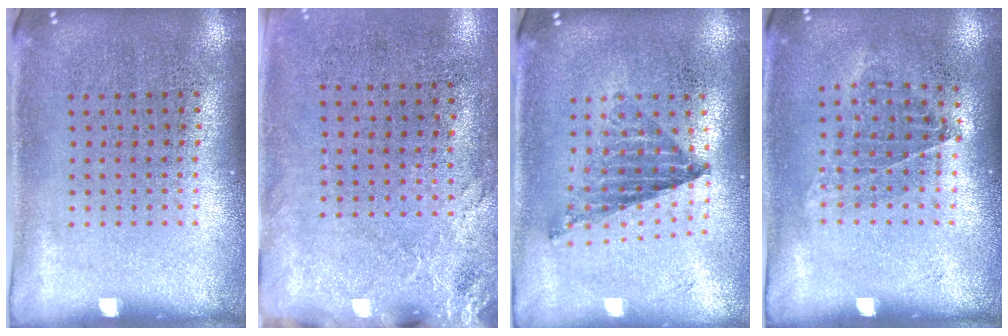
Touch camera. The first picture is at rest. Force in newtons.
{"total": 2.5, "press": 2.1, "slide": 1.5}
{"total": 0.8, "press": 0.8, "slide": 0.2}
{"total": 0.9, "press": 0.8, "slide": 0.5}